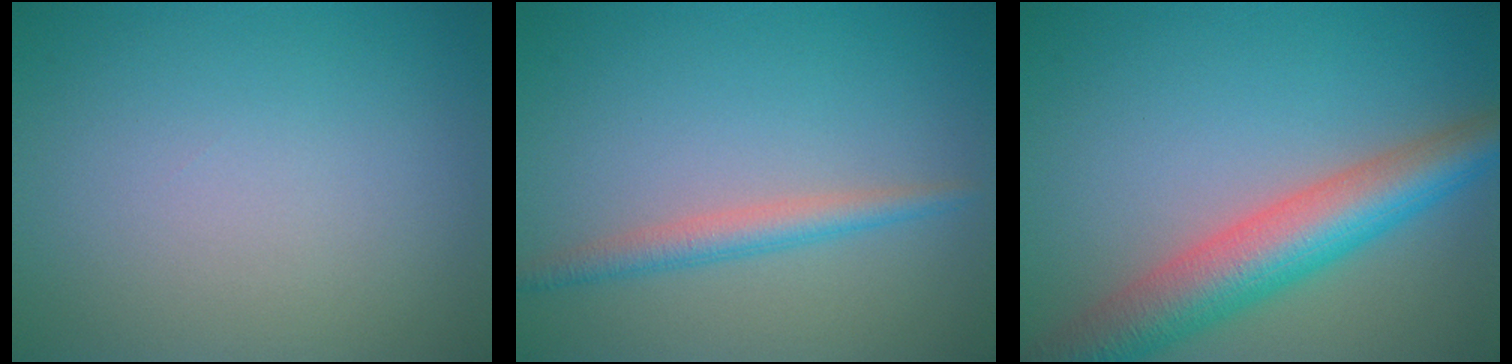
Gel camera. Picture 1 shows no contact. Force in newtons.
{"total": 2.3, "press": 2.3, "slide": 0.1}
{"total": 7.7, "press": 7.7, "slide": 0.3}